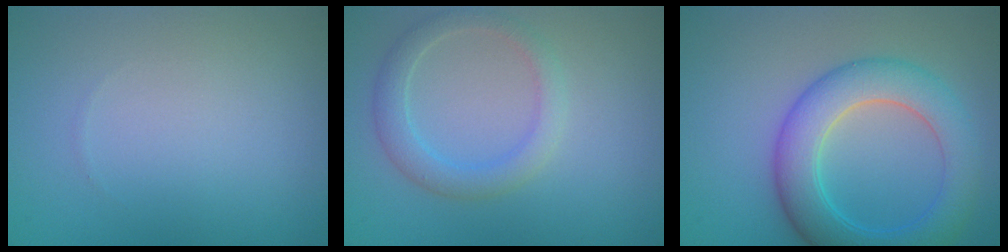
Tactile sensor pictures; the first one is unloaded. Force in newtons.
{"total": 2.7, "press": 2.7, "slide": 0.0}
{"total": 6.5, "press": 6.5, "slide": 0.3}